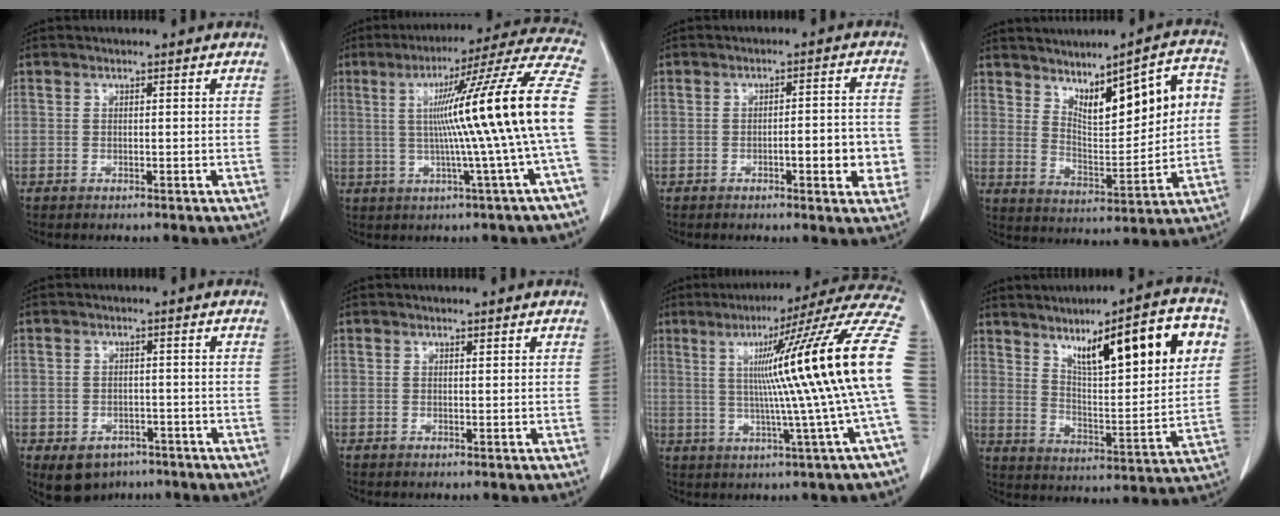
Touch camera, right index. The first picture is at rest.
{"total": 19.9, "force": [0.2, -2.3, 19.7], "torque": [-0.258, 0.022, -0.010]}
{"total": 7.0, "force": [-1.9, 1.6, 6.5], "torque": [-0.079, 0.007, -0.021]}
{"total": 12.8, "force": [4.0, 3.4, 11.7], "torque": [-0.172, 0.022, 0.077]}
{"total": 5.9, "force": [-3.7, 4.3, 1.9], "torque": [-0.029, 0.005, -0.045]}
{"total": 0.0}
{"total": 22.0, "force": [2.3, -2.4, 21.7], "torque": [-0.234, 0.032, 0.022]}
{"total": 19.3, "force": [8.6, 3.5, 16.9], "torque": [-0.238, 0.016, 0.135]}